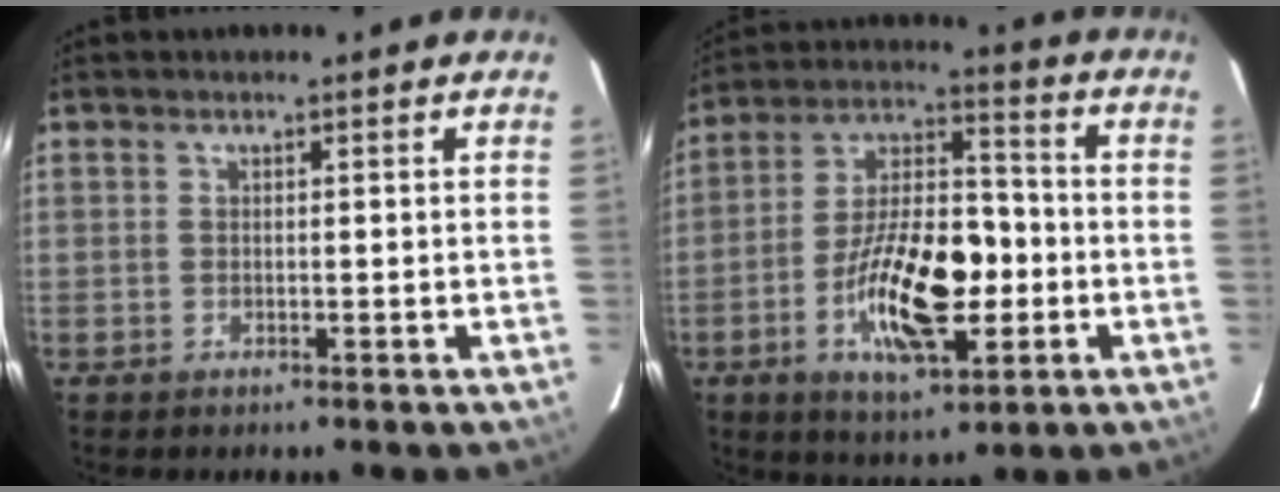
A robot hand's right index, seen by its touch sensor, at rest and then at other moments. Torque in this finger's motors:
{"motor_torque": [1.43, -0.71, 0.46, 0.17]}